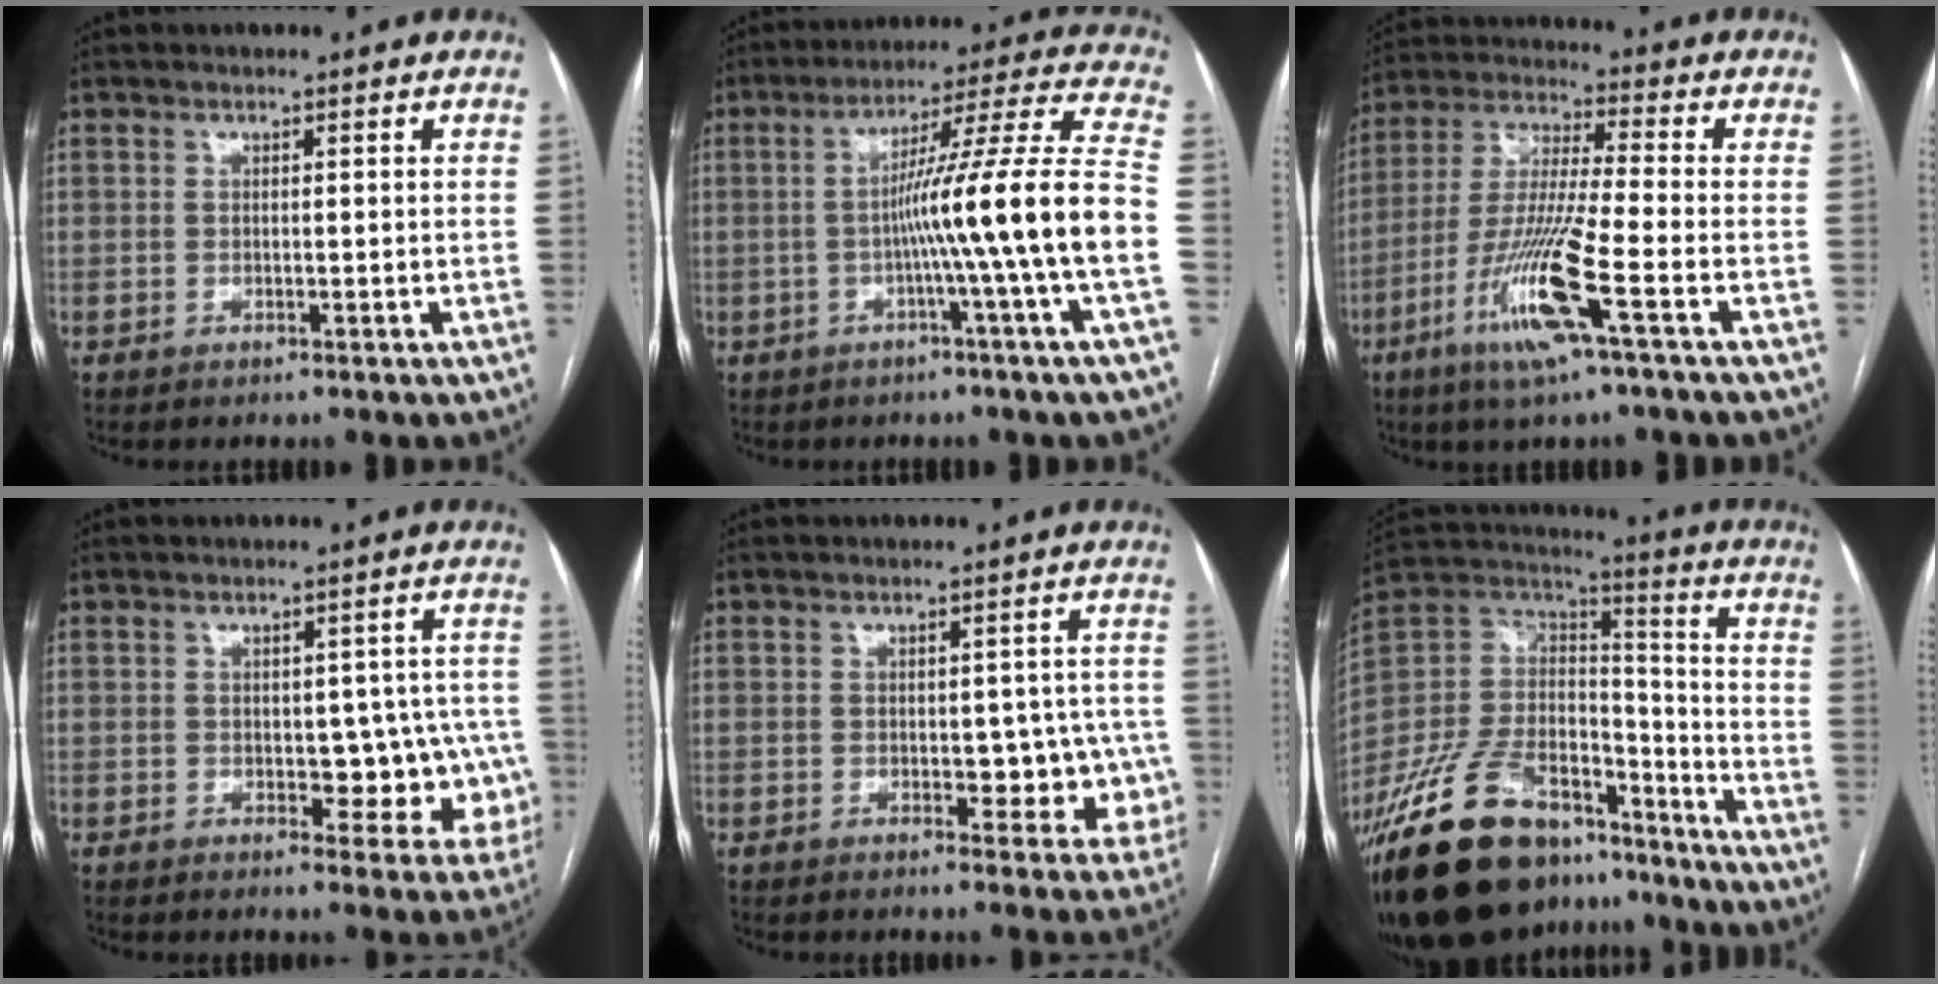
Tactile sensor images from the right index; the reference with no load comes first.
{"total": 15.8, "force": [-3.3, -3.0, 15.2], "torque": [-0.226, 0.004, -0.061]}
{"total": 13.6, "force": [-6.0, -0.1, 12.2], "torque": [-0.253, -0.019, -0.117]}
{"total": 8.8, "force": [-1.3, 4.9, 7.2], "torque": [-0.059, 0.019, -0.009]}
{"total": 7.0, "force": [-1.0, 4.0, 5.7], "torque": [-0.045, 0.019, -0.007]}
{"total": 28.4, "force": [-20.1, 13.5, 14.8], "torque": [-0.332, -0.005, -0.344]}